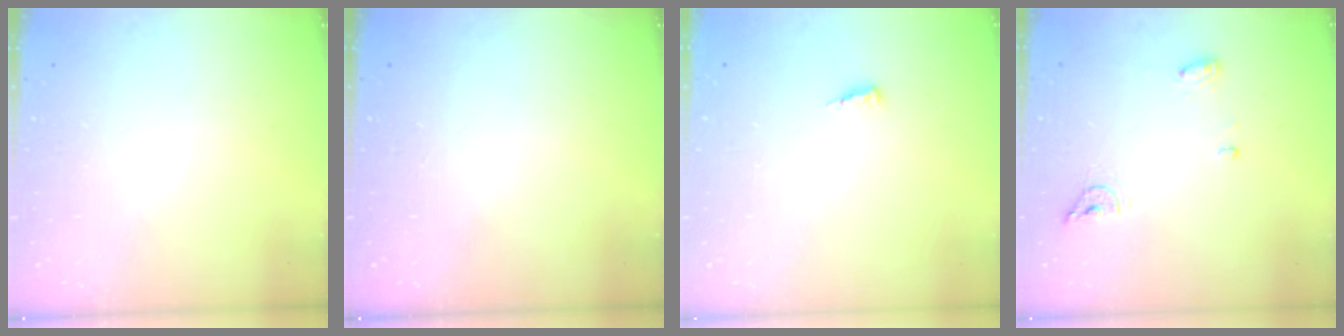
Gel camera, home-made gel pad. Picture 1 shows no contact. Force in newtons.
{"total": 0.0}
{"total": 4.2, "press": 4.2, "slide": 0.6}
{"total": 6.6, "press": 6.5, "slide": 1.0}